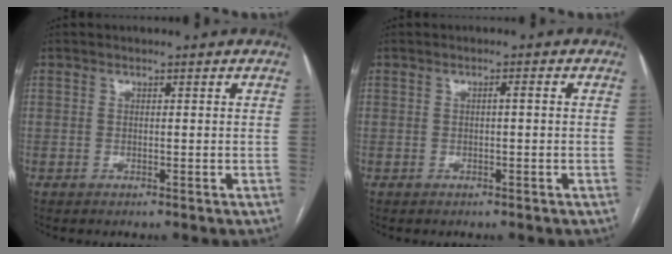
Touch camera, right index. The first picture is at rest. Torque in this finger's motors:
{"motor_torque": [0.23, 0.01, 0.02, 0.02]}